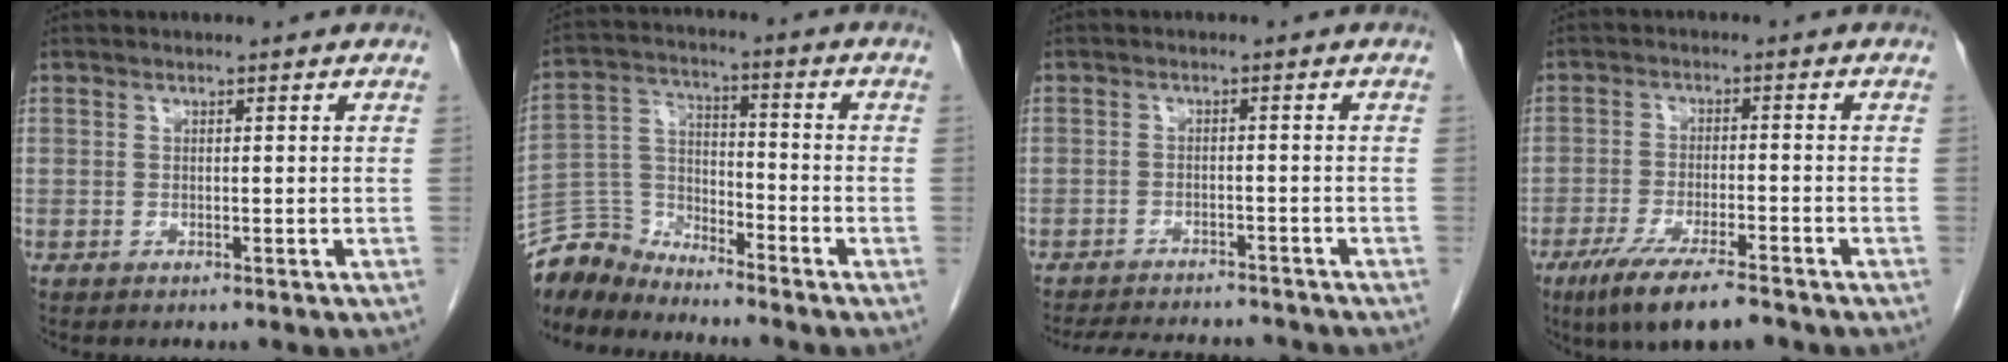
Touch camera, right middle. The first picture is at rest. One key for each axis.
{"total": 7.7, "fx": -7.6, "fy": 1.3, "fz": -0.3, "tx": -0.005, "ty": 0.015, "tz": -0.154}
{"total": 13.0, "fx": -11.9, "fy": 3.0, "fz": 4.4, "tx": -0.087, "ty": -0.003, "tz": -0.156}
{"total": 9.9, "fx": -7.0, "fy": 1.8, "fz": 6.8, "tx": -0.121, "ty": -0.022, "tz": -0.113}